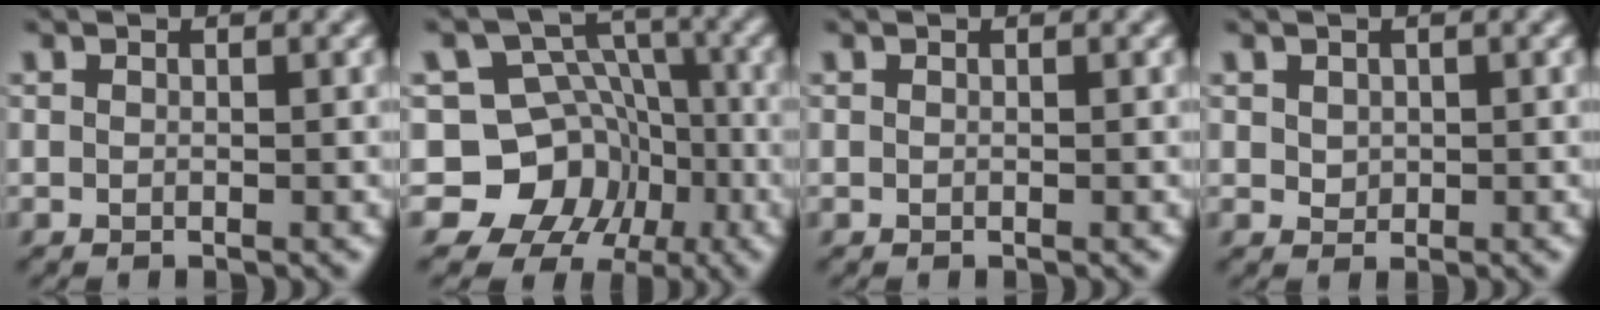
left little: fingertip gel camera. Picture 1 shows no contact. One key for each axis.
{"total": 10.6, "fx": -4.9, "fy": 8.8, "fz": 3.3, "tx": -0.040, "ty": 0.010, "tz": -0.107}
{"total": 0.0}
{"total": 1.0, "fx": 0.1, "fy": 0.8, "fz": 0.5, "tx": -0.014, "ty": -0.003, "tz": 0.003}